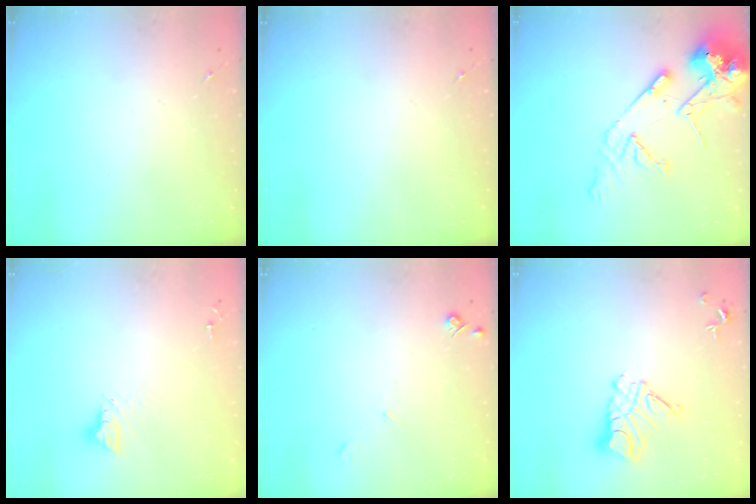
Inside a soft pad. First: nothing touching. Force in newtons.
{"total": 0.0}
{"total": 15.7, "press": 15.5, "slide": 2.3}
{"total": 6.2, "press": 6.2, "slide": 0.3}
{"total": 4.2, "press": 4.2, "slide": 0.7}
{"total": 11.1, "press": 11.0, "slide": 1.1}